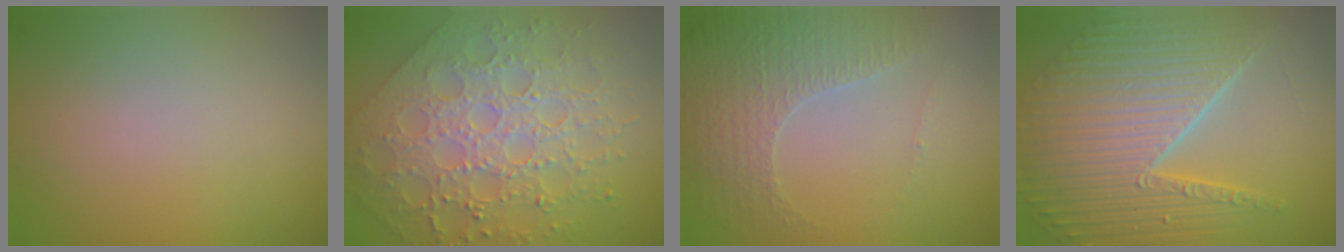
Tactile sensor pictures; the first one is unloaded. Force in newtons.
{"total": 6.5, "press": 5.8, "slide": 3.0}
{"total": 3.3, "press": 3.3, "slide": 0.6}
{"total": 10.9, "press": 7.1, "slide": 8.3}